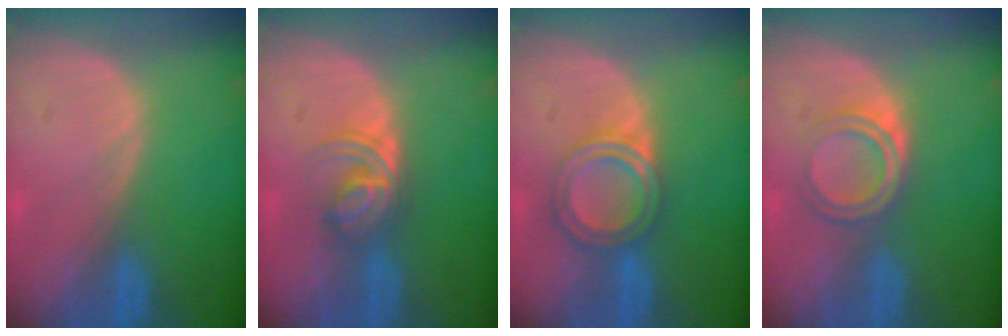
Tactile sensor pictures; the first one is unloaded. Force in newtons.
{"total": 5.9, "press": 5.2, "slide": 2.9}
{"total": 5.9, "press": 5.4, "slide": 2.5}
{"total": 4.2, "press": 4.1, "slide": 0.5}